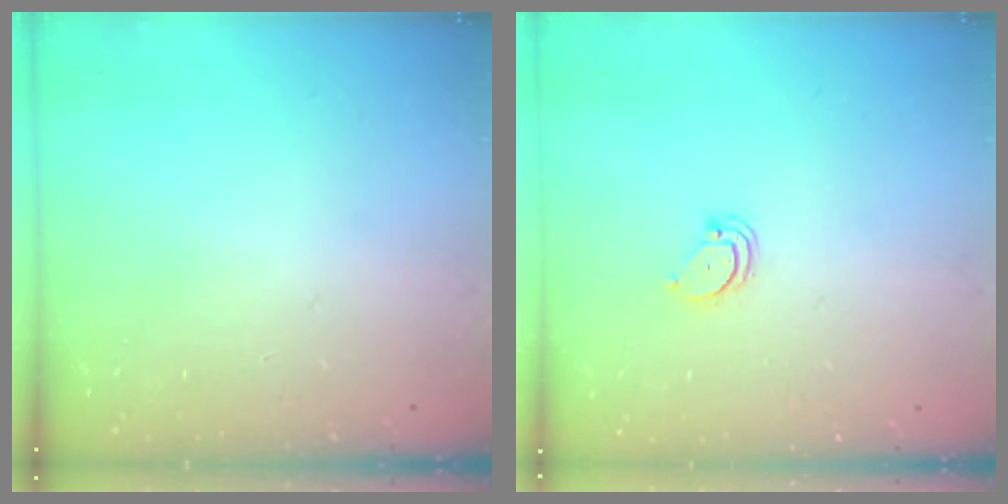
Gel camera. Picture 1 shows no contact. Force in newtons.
{"total": 3.0, "press": 3.0, "slide": 0.2}